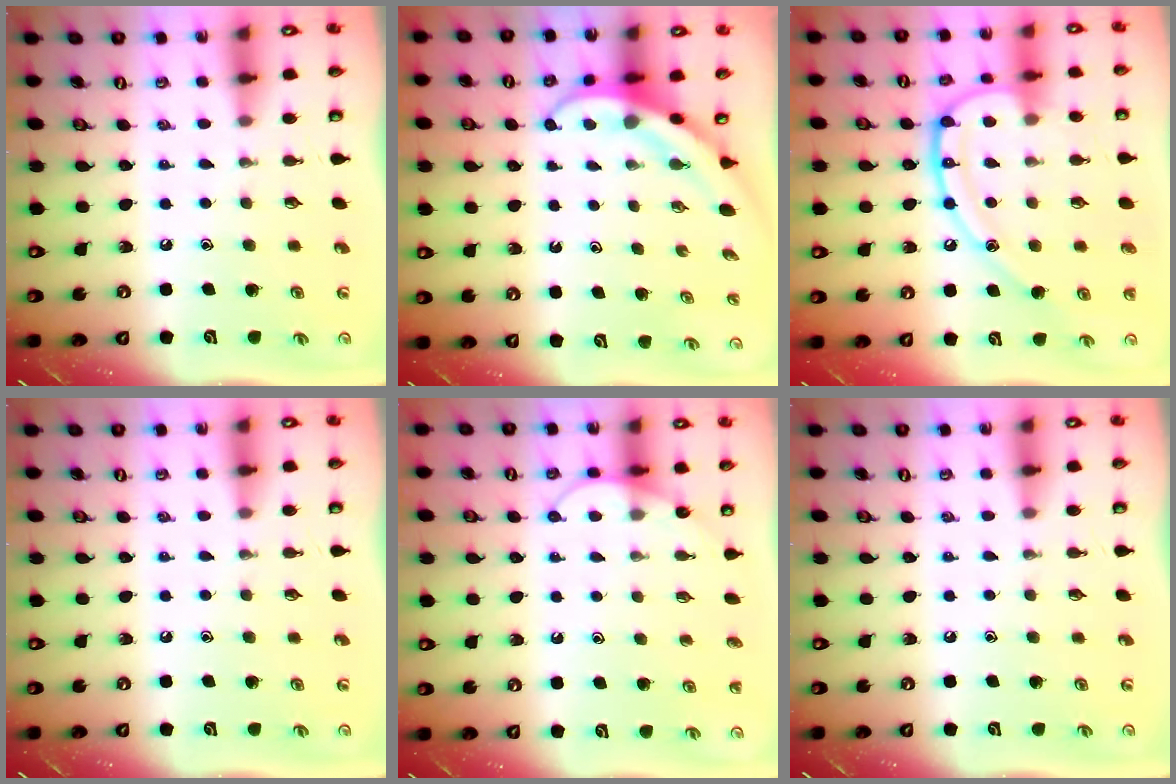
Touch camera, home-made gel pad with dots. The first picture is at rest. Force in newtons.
{"total": 4.0, "press": 4.0, "slide": 0.4}
{"total": 18.1, "press": 18.0, "slide": 1.7}
{"total": 0.0}
{"total": 6.4, "press": 6.4, "slide": 0.3}
{"total": 0.0}